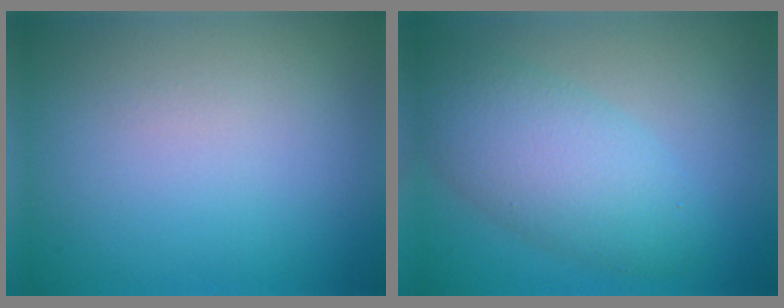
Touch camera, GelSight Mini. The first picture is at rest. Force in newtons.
{"total": 5.8, "press": 5.8, "slide": 0.1}